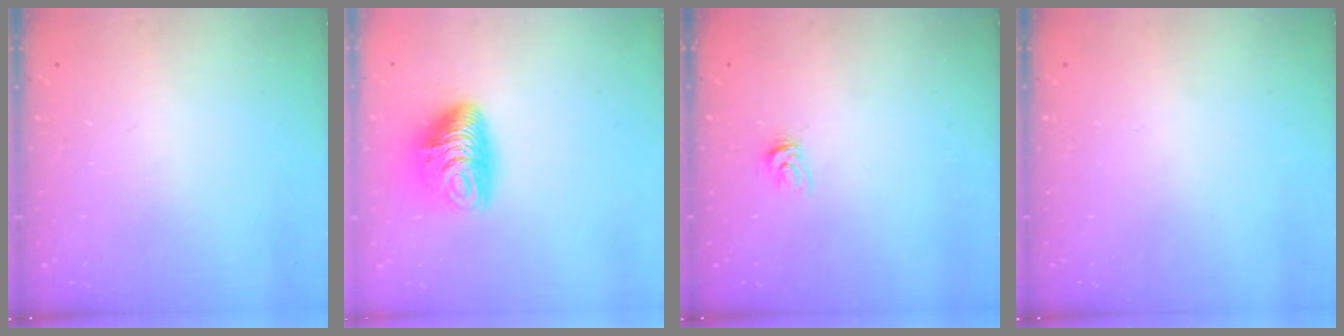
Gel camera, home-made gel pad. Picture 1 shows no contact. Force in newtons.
{"total": 11.6, "press": 11.6, "slide": 0.8}
{"total": 3.6, "press": 3.6, "slide": 0.2}
{"total": 0.0}